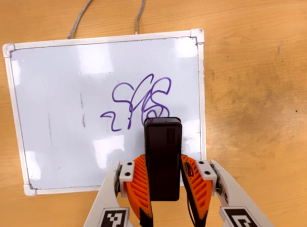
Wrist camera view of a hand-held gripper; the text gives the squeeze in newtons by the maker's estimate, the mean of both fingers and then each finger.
{"total": 4.4, "left": 3.2, "right": 5.6}